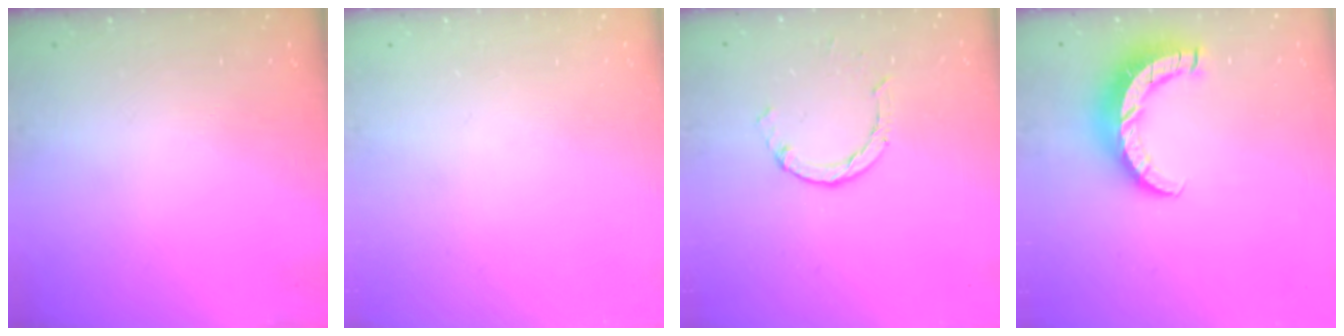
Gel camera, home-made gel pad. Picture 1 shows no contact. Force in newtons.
{"total": 0.0}
{"total": 1.4, "press": 1.4, "slide": 0.2}
{"total": 9.4, "press": 9.4, "slide": 0.8}